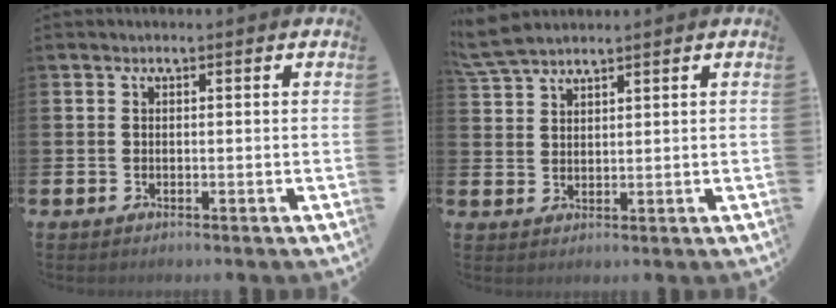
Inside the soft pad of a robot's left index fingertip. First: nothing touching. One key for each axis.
{"total": 5.0, "fx": 4.6, "fy": 1.1, "fz": 1.6, "tx": -0.042, "ty": -0.011, "tz": 0.086}